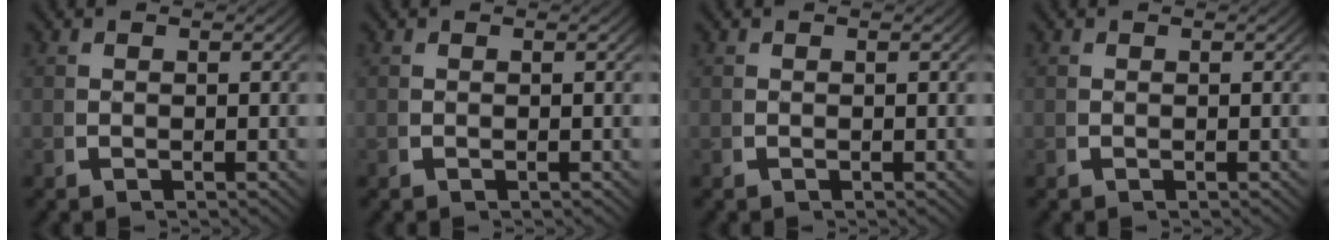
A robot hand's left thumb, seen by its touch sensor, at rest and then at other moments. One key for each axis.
{"total": 0.0}
{"total": 0.0}
{"total": 0.0}